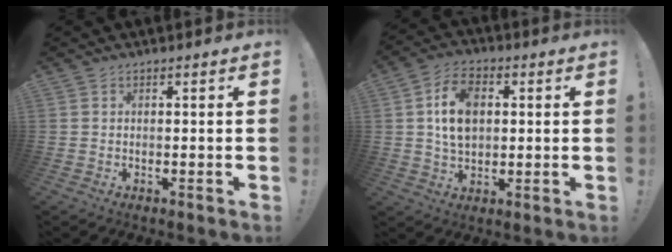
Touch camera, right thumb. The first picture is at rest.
{"total": 11.3, "force": [1.9, 7.8, 8.0], "torque": [-0.133, 0.000, 0.032]}